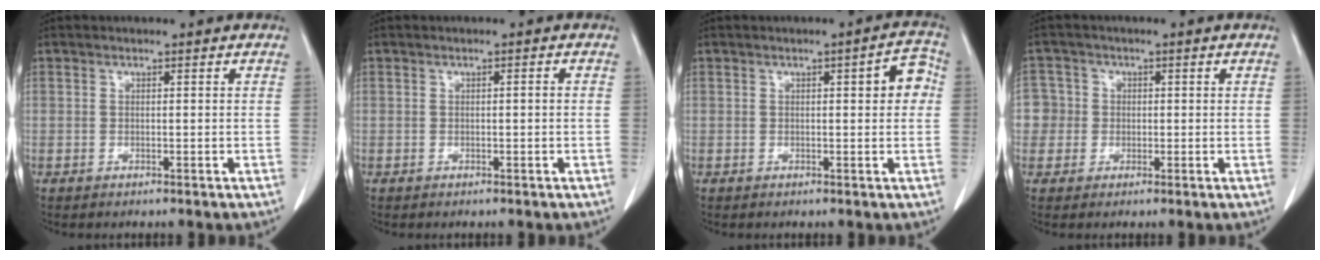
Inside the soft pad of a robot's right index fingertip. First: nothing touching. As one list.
[{"total": 0.6, "force": [-0.1, 0.0, 0.6], "torque": [-0.010, 0.001, 0.000]}, {"total": 4.1, "force": [0.6, 1.1, 3.9], "torque": [-0.042, 0.013, 0.001]}, {"total": 4.5, "force": [-0.1, 4.5, 0.0], "torque": [0.011, 0.017, -0.003]}]